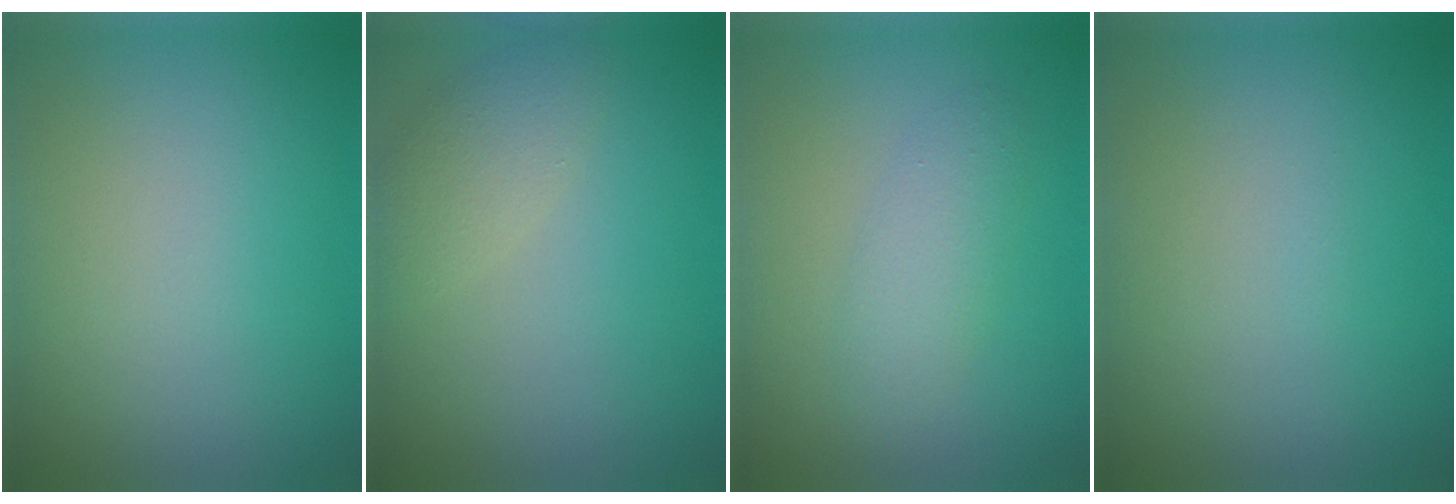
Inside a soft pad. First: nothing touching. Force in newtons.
{"total": 2.4, "press": 2.4, "slide": 0.2}
{"total": 2.4, "press": 2.4, "slide": 0.2}
{"total": 0.0}